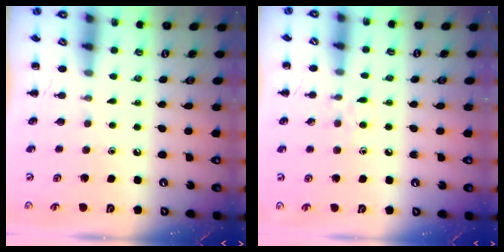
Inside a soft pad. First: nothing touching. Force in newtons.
{"total": 5.1, "press": 4.7, "slide": 2.0}